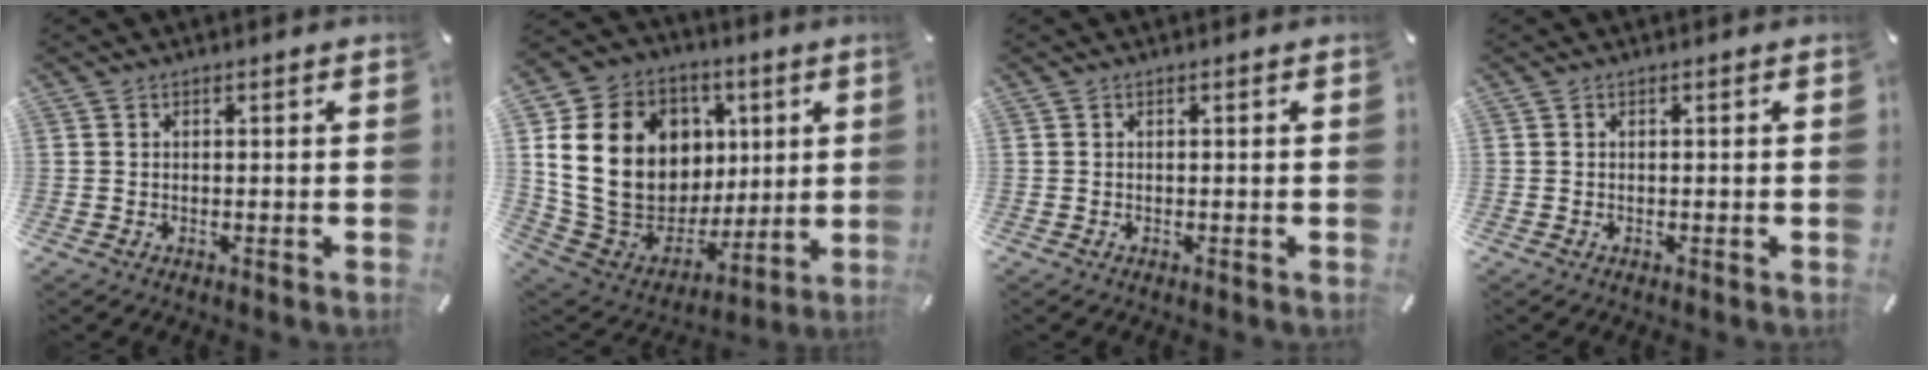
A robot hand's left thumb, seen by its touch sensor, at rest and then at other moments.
{"total": 23.7, "force": [5.4, 18.6, 13.6], "torque": [-0.258, -0.030, 0.121]}
{"total": 0.0}
{"total": 0.0}